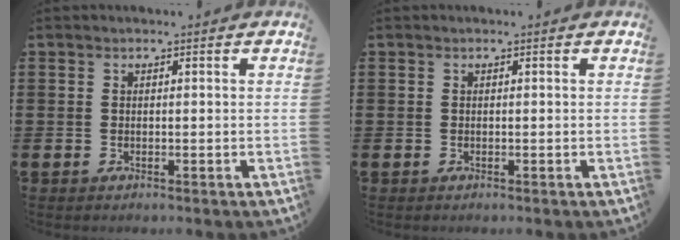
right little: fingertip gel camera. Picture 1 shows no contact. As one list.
[{"total": 0.0}]